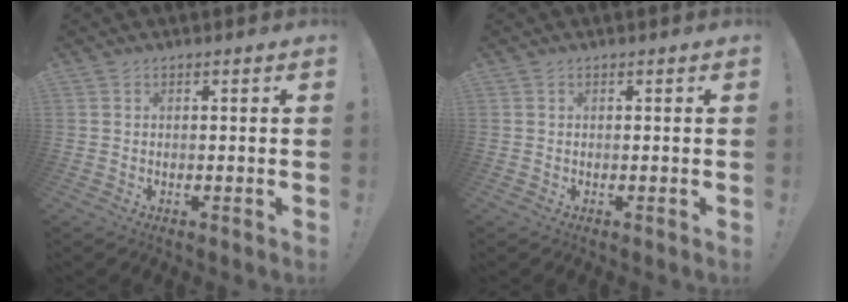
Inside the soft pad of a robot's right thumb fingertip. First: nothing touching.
{"total": 0.0}